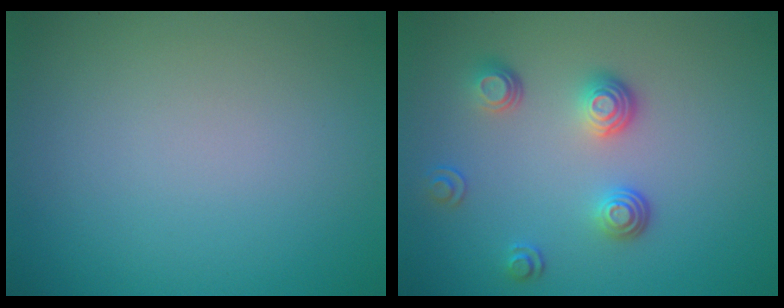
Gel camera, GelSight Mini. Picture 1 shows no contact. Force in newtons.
{"total": 3.4, "press": 2.6, "slide": 2.1}